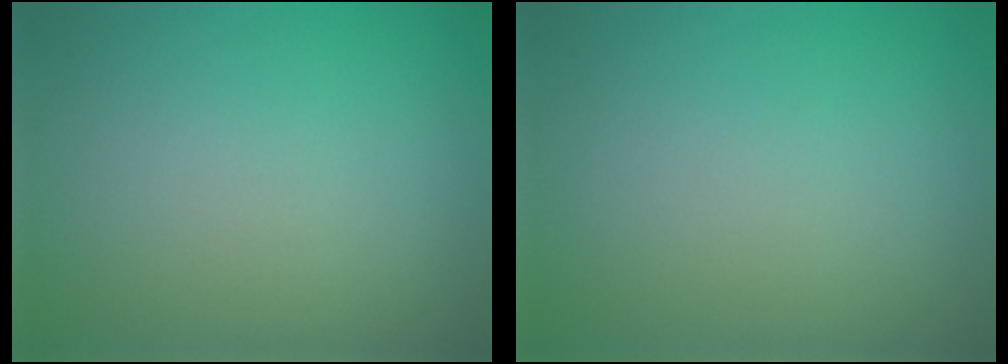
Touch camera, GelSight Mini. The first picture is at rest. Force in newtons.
{"total": 0.0}